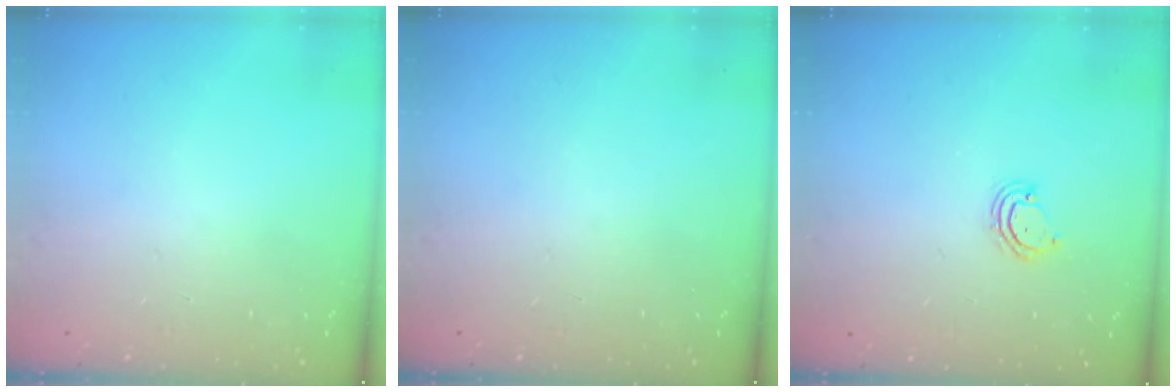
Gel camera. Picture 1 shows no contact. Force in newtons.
{"total": 0.0}
{"total": 3.9, "press": 3.9, "slide": 0.3}